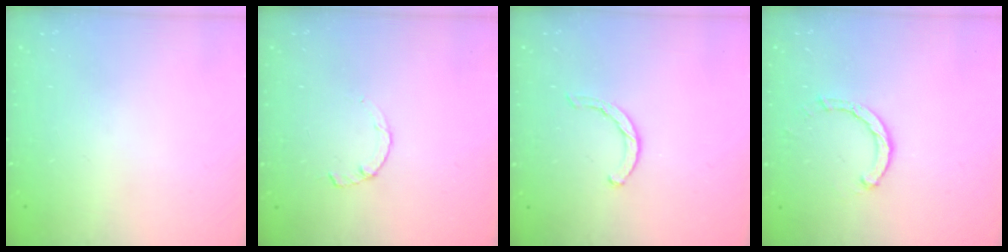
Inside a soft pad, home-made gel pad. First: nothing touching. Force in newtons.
{"total": 2.2, "press": 2.2, "slide": 0.2}
{"total": 1.8, "press": 1.8, "slide": 0.3}
{"total": 2.6, "press": 2.6, "slide": 0.3}